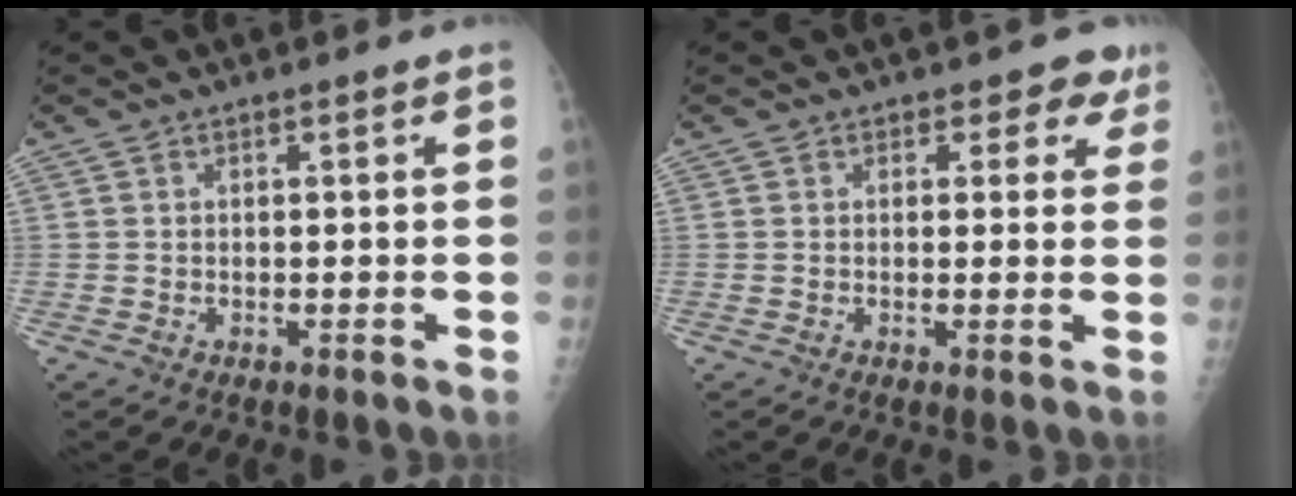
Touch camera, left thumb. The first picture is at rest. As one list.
[{"total": 3.9, "force": [2.4, 2.8, 1.4], "torque": [0.023, -0.008, 0.018]}]